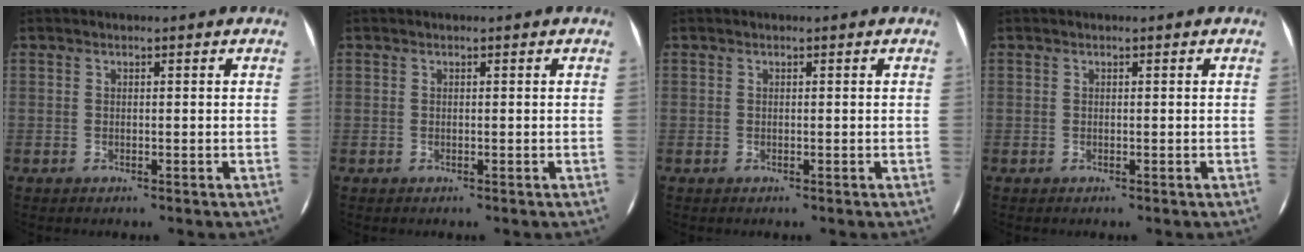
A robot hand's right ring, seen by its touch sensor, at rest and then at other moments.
{"total": 0.0}
{"total": 0.0}
{"total": 0.0}